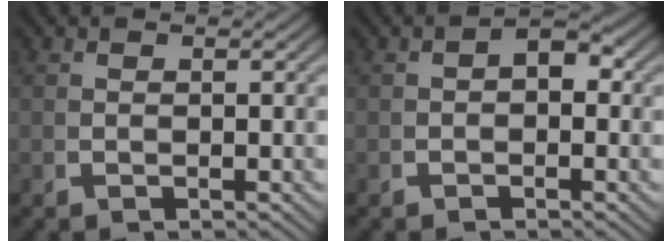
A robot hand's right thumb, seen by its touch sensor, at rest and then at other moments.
{"total": 1.7, "force": [-0.2, 1.0, 1.3], "torque": [-0.018, -0.002, -0.002]}